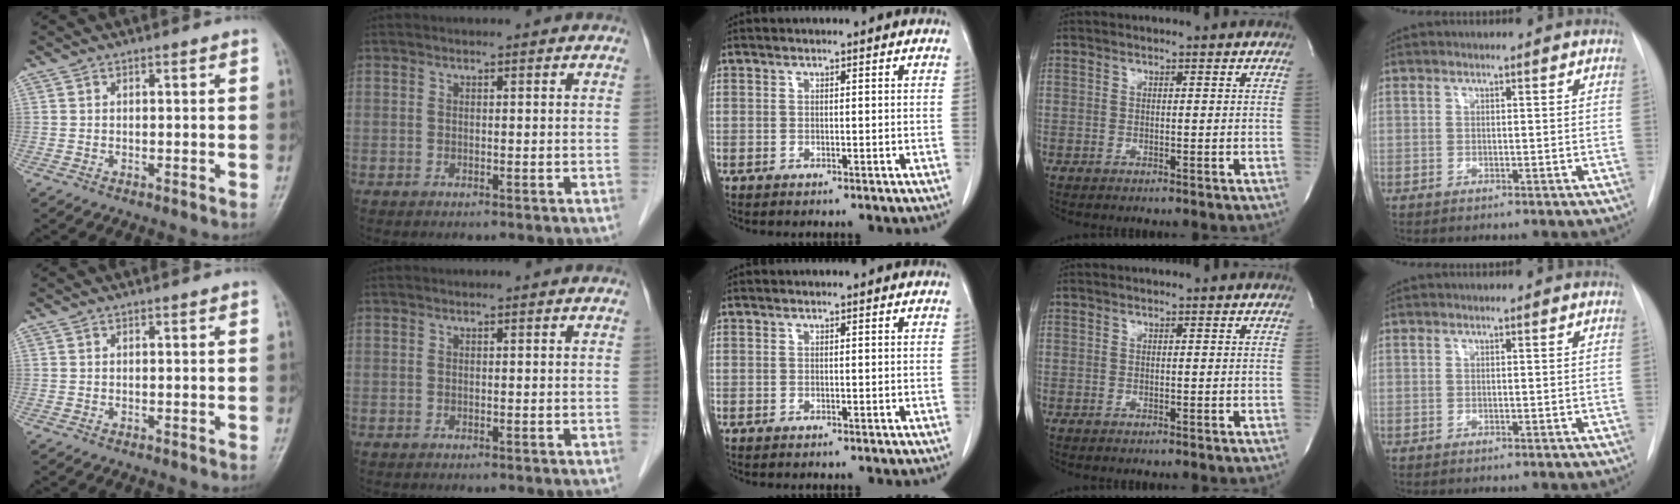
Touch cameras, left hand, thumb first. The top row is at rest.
{}